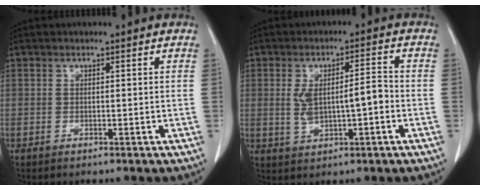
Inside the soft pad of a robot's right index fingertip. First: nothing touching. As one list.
[{"total": 6.8, "force": [-0.5, 2.0, 6.4], "torque": [-0.124, 0.014, 0.000]}]